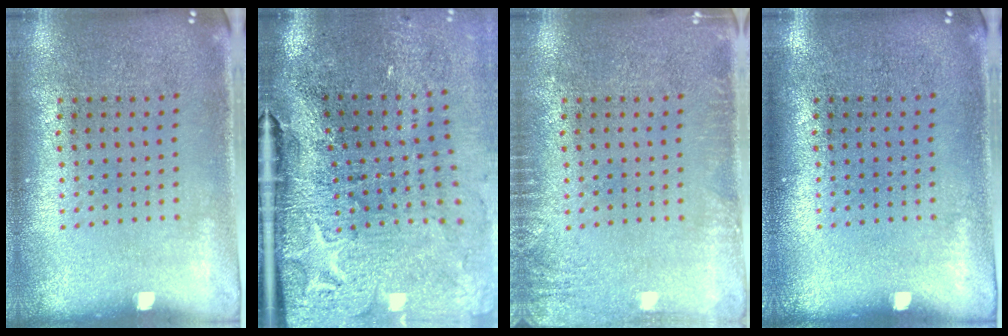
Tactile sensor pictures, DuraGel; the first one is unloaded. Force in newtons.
{"total": 4.1, "press": 3.4, "slide": 2.3}
{"total": 2.0, "press": 1.9, "slide": 0.2}
{"total": 0.0}